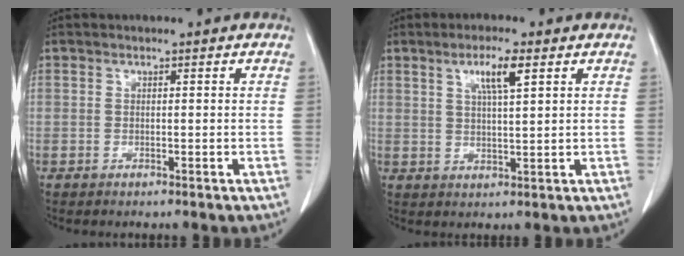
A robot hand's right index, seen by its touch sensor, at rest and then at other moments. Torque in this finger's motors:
{"motor_torque": [0.27, 0.14, 0.11, 0.08]}